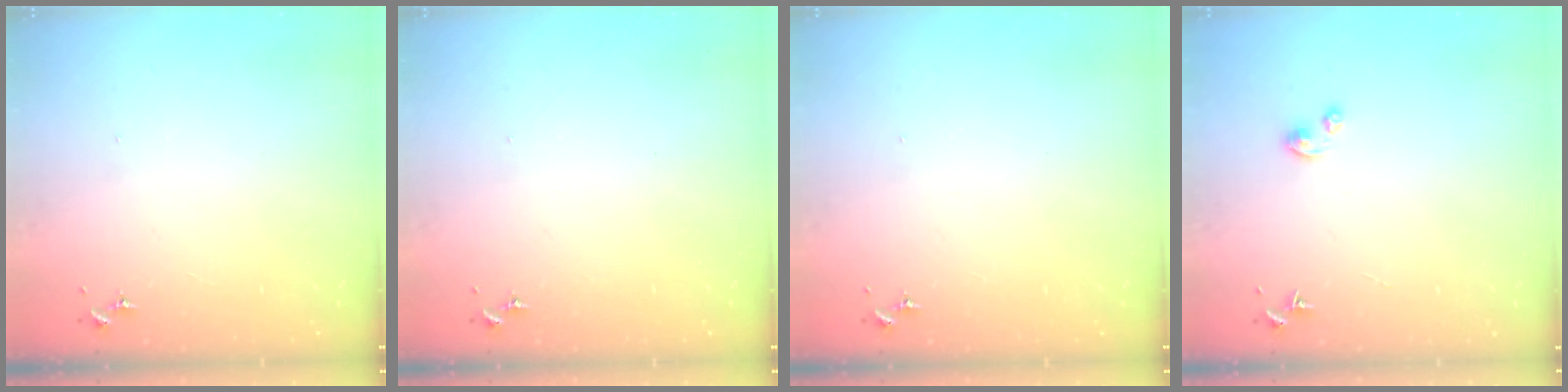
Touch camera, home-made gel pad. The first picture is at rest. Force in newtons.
{"total": 0.0}
{"total": 0.0}
{"total": 2.5, "press": 2.5, "slide": 0.3}